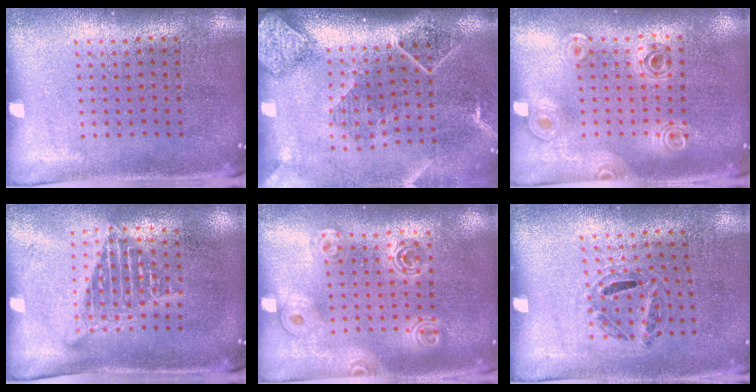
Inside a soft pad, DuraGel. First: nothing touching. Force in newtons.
{"total": 2.7, "press": 2.0, "slide": 1.8}
{"total": 0.8, "press": 0.8, "slide": 0.1}
{"total": 1.6, "press": 1.3, "slide": 0.9}
{"total": 1.7, "press": 1.5, "slide": 0.7}
{"total": 1.2, "press": 0.8, "slide": 0.9}